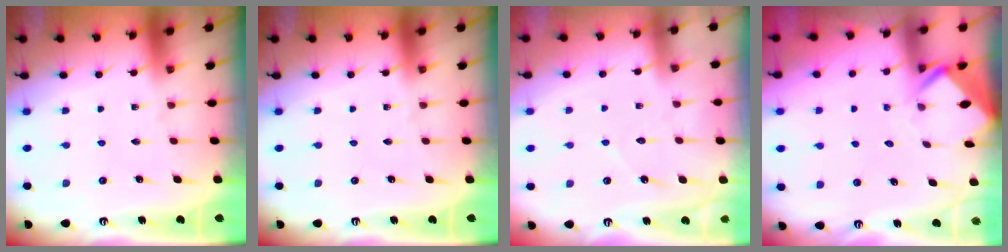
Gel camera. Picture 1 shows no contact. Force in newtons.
{"total": 0.0}
{"total": 4.5, "press": 4.4, "slide": 0.4}
{"total": 2.6, "press": 2.6, "slide": 0.1}